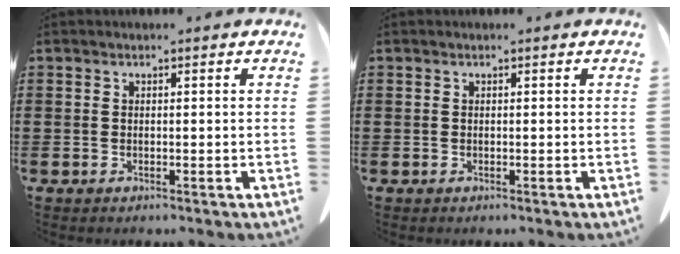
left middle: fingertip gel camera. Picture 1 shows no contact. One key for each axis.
{"total": 0.0}